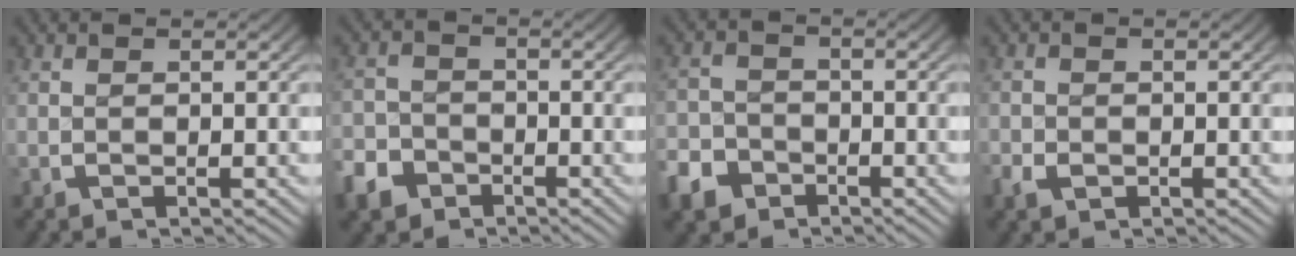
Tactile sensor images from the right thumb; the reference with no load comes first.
{"total": 4.8, "force": [-3.5, 3.3, 0.3], "torque": [-0.007, -0.020, -0.061]}
{"total": 5.5, "force": [-3.8, 3.9, 0.6], "torque": [-0.011, -0.023, -0.067]}
{"total": 1.3, "force": [-0.9, 1.0, 0.0], "torque": [-0.003, -0.010, -0.016]}